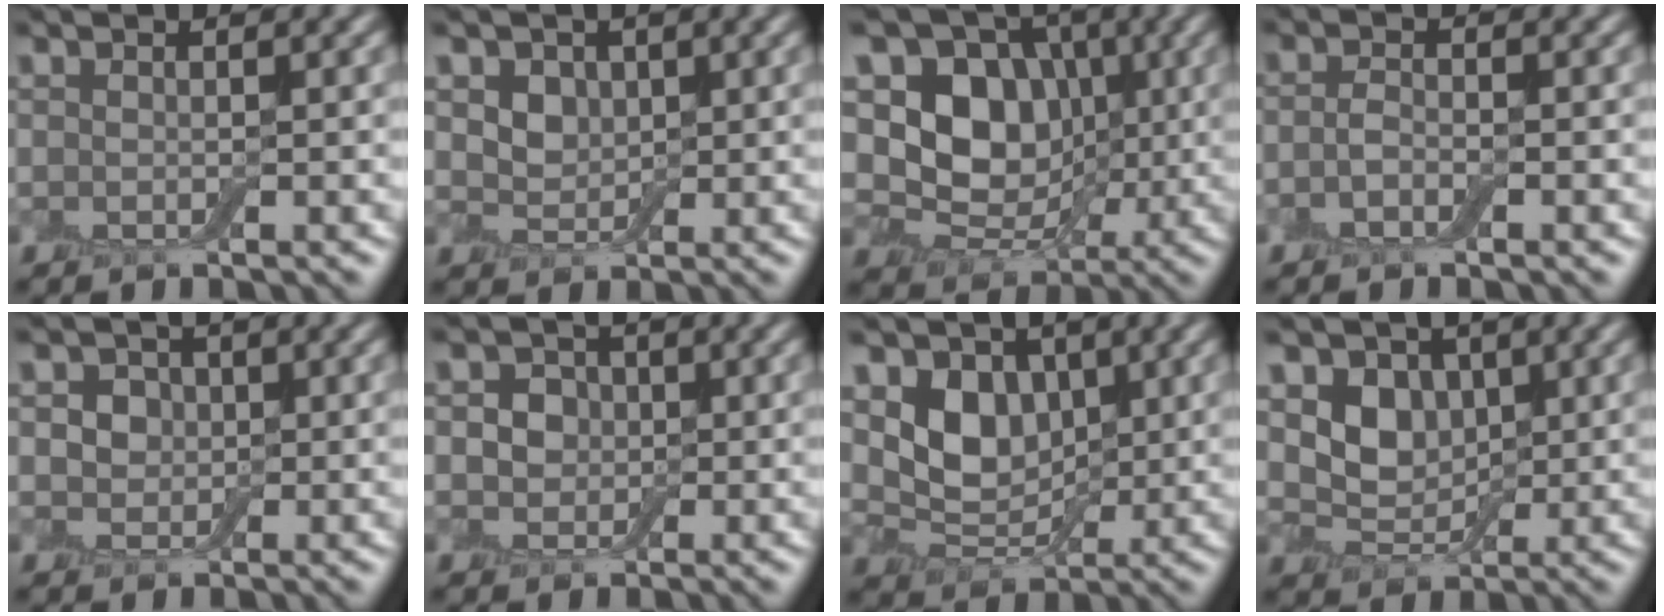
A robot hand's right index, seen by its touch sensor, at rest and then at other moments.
{"total": 3.2, "force": [1.2, 2.6, 1.5], "torque": [-0.039, -0.006, 0.024]}
{"total": 8.2, "force": [0.6, 6.7, 4.7], "torque": [-0.078, -0.008, -0.003]}
{"total": 1.3, "force": [-0.9, 0.6, 0.7], "torque": [-0.015, 0.000, -0.020]}
{"total": 3.5, "force": [0.9, 3.0, 1.5], "torque": [-0.023, 0.006, 0.001]}
{"total": 3.3, "force": [0.2, 3.0, 1.4], "torque": [-0.013, 0.003, -0.010]}
{"total": 5.0, "force": [1.0, 3.9, 2.9], "torque": [-0.055, -0.013, 0.013]}
{"total": 4.0, "force": [0.8, 3.3, 2.1], "torque": [-0.042, -0.010, 0.006]}